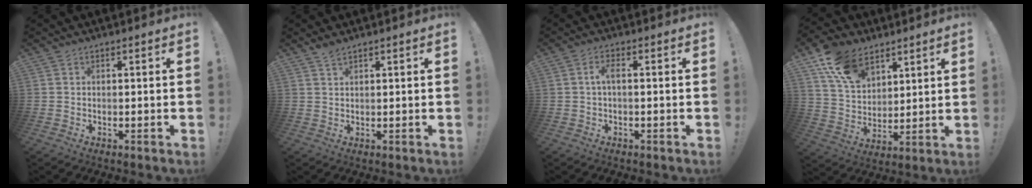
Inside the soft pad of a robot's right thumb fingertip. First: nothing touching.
{"total": 2.2, "force": [2.0, 0.5, 0.9], "torque": [-0.011, -0.008, 0.035]}
{"total": 3.2, "force": [-0.2, 0.9, 3.1], "torque": [-0.066, 0.005, -0.008]}
{"total": 14.2, "force": [8.7, 9.0, 6.7], "torque": [-0.115, -0.044, 0.167]}